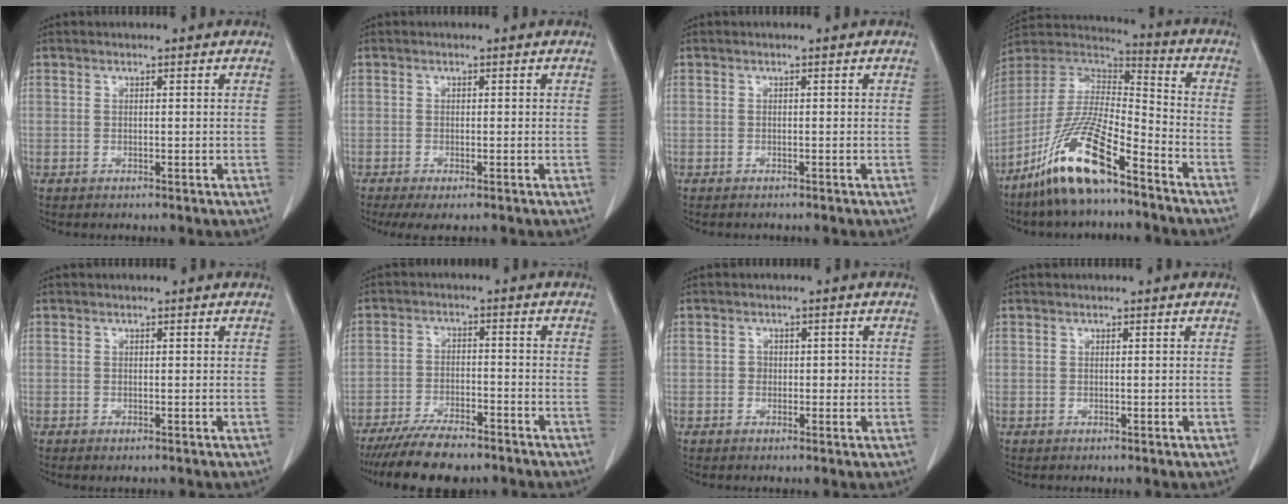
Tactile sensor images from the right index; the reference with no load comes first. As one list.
[{"total": 3.3, "force": [-2.0, 0.9, 2.5], "torque": [-0.044, -0.010, -0.031]}, {"total": 0.5, "force": [-0.5, 0.2, 0.0], "torque": [0.000, 0.000, -0.009]}, {"total": 16.2, "force": [-10.7, 2.7, 11.9], "torque": [-0.243, -0.011, -0.202]}, {"total": 0.6, "force": [-0.2, 0.3, 0.4], "torque": [-0.006, -0.002, -0.002]}, {"total": 9.5, "force": [-7.8, 2.6, 4.6], "torque": [-0.073, -0.015, -0.131]}, {"total": 2.2, "force": [-0.1, 1.8, 1.4], "torque": [-0.012, 0.009, -0.003]}, {"total": 0.0}]